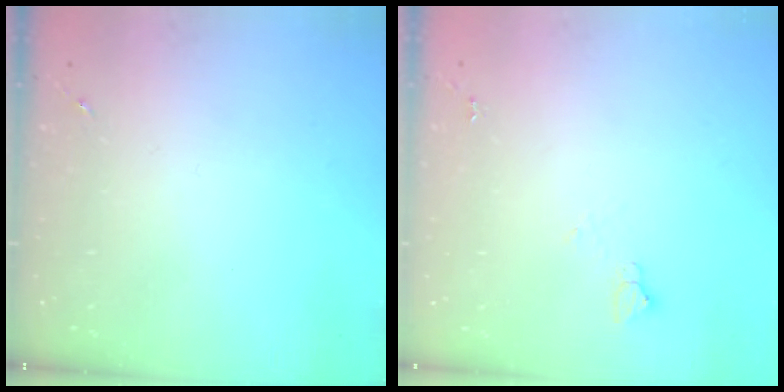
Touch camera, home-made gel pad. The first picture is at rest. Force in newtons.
{"total": 3.6, "press": 3.6, "slide": 0.5}